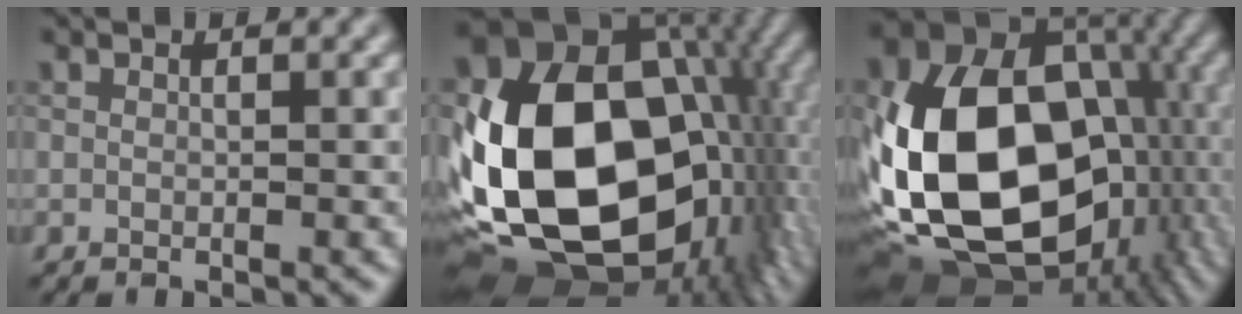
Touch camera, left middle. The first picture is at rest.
{"total": 20.7, "force": [-0.3, 15.2, 14.1], "torque": [-0.299, -0.025, 0.016]}
{"total": 20.4, "force": [-2.5, 14.5, 14.2], "torque": [-0.294, -0.025, -0.019]}